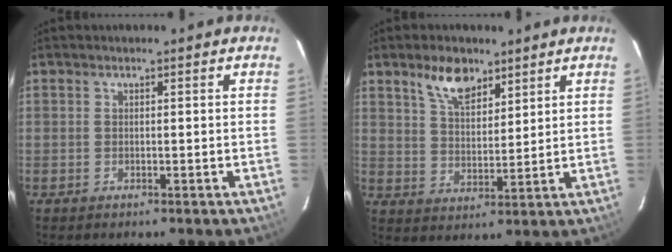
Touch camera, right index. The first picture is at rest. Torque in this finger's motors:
{"motor_torque": [0.20, 0.17, 0.12, 0.06]}